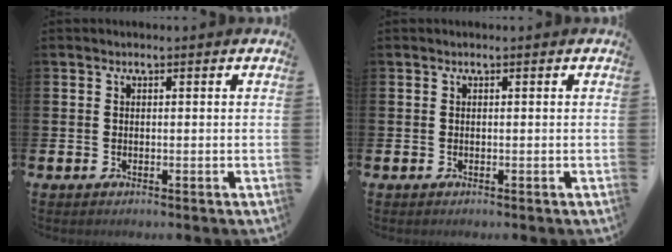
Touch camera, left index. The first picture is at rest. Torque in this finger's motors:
{"motor_torque": [-0.06, 0.03, 0.00, 0.01]}